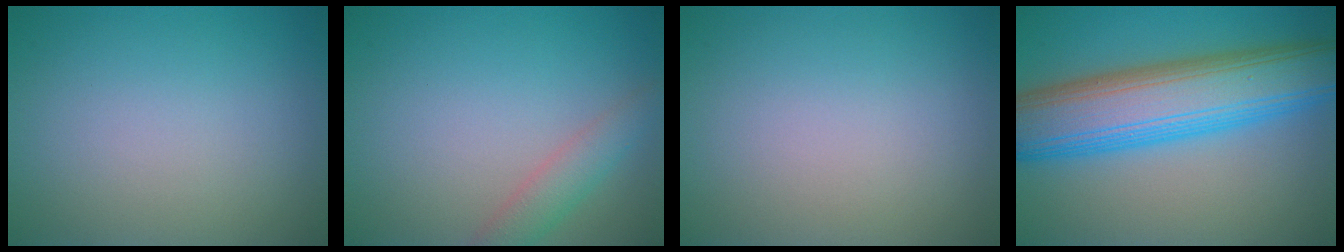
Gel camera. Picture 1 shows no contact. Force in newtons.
{"total": 2.5, "press": 2.5, "slide": 0.1}
{"total": 0.0}
{"total": 11.1, "press": 11.1, "slide": 0.1}